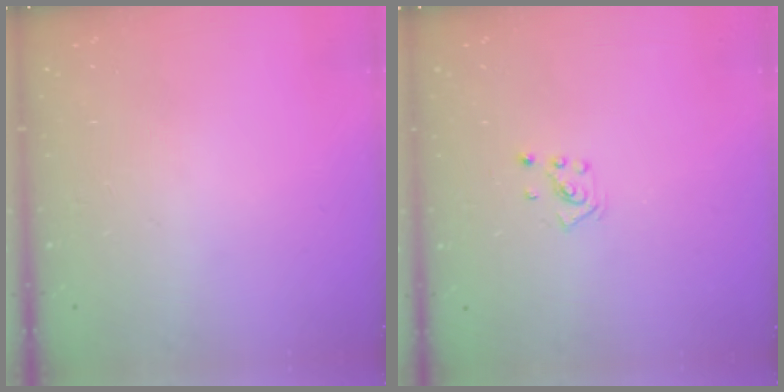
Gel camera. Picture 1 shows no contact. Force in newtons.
{"total": 2.2, "press": 2.2, "slide": 0.6}